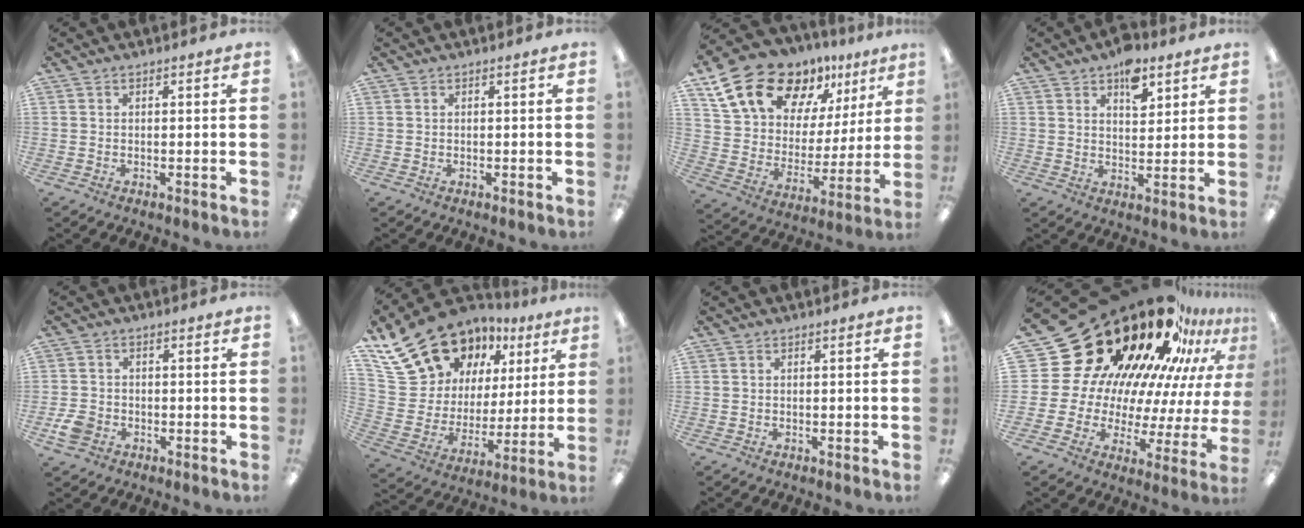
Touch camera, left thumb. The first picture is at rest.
{"total": 0.0}
{"total": 19.2, "force": [13.7, 10.3, 8.7], "torque": [-0.167, -0.080, 0.252]}
{"total": 8.3, "force": [5.1, 4.6, 4.6], "torque": [-0.048, -0.023, 0.084]}
{"total": 4.4, "force": [-1.9, 3.5, 2.1], "torque": [-0.035, 0.004, -0.035]}
{"total": 20.4, "force": [13.8, 12.9, 7.6], "torque": [-0.152, -0.075, 0.270]}
{"total": 0.0}
{"total": 31.1, "force": [21.1, 17.3, 15.0], "torque": [-0.194, -0.204, 0.423]}